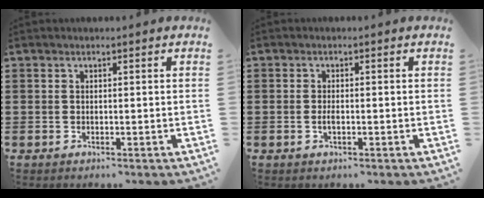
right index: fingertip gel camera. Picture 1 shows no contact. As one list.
[{"total": 1.4, "force": [-0.3, 0.5, 1.3], "torque": [-0.025, -0.002, -0.005]}]